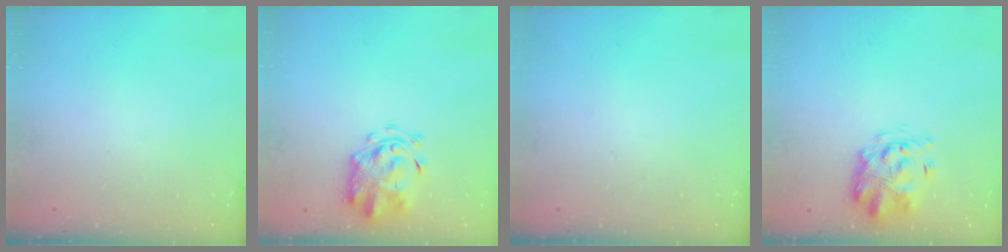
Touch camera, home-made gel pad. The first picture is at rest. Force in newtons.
{"total": 3.9, "press": 3.7, "slide": 1.2}
{"total": 0.0}
{"total": 3.1, "press": 3.0, "slide": 0.9}